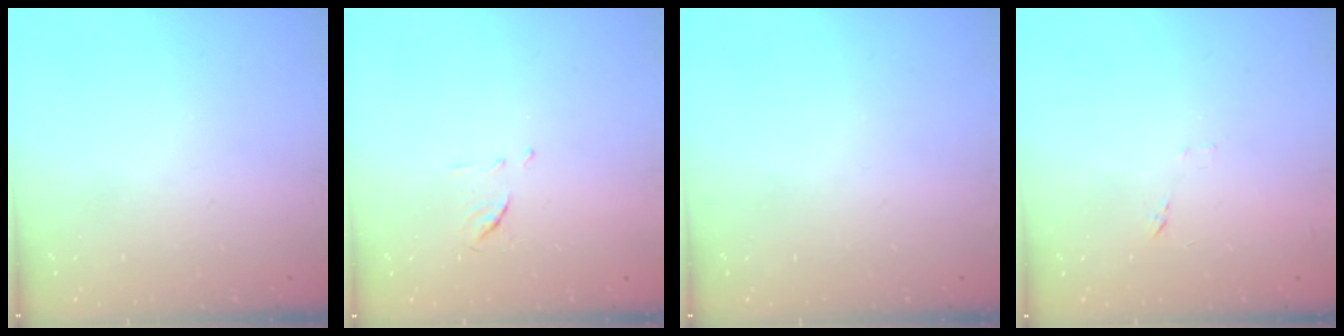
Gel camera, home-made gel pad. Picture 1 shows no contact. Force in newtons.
{"total": 6.4, "press": 6.4, "slide": 0.4}
{"total": 0.0}
{"total": 6.0, "press": 6.0, "slide": 0.5}